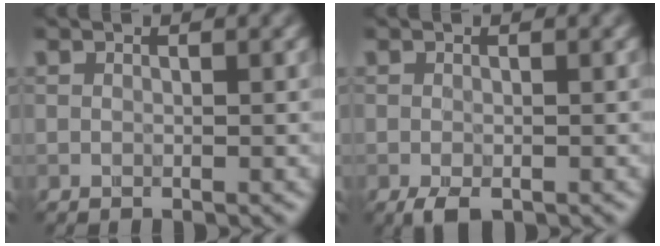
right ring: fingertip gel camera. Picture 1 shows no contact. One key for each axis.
{"total": 1.4, "fx": -1.0, "fy": 0.5, "fz": 1.0, "tx": -0.021, "ty": -0.004, "tz": -0.010}